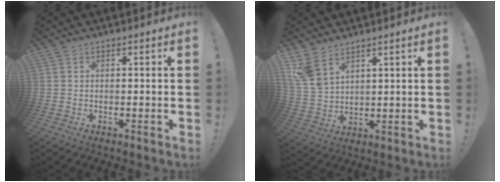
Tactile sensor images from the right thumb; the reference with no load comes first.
{"total": 7.7, "force": [5.6, 3.6, 3.9], "torque": [-0.086, -0.026, 0.110]}